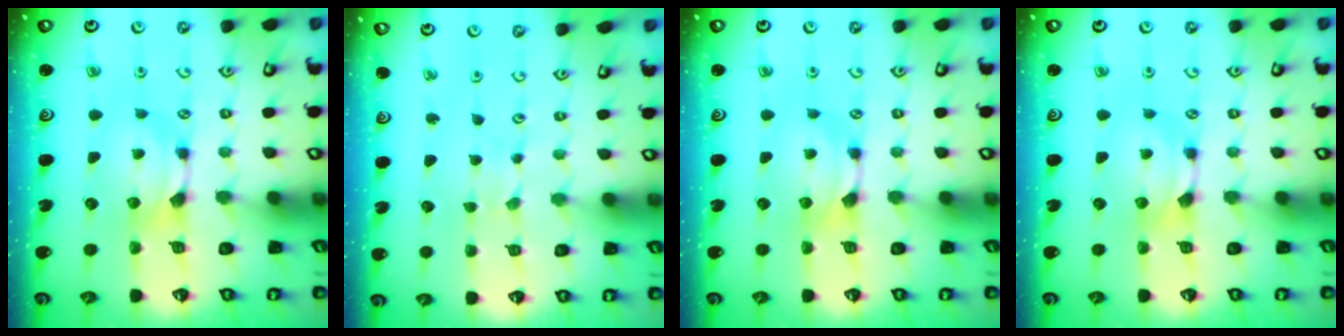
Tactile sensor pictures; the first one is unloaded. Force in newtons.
{"total": 3.9, "press": 3.8, "slide": 0.3}
{"total": 0.0}
{"total": 0.0}